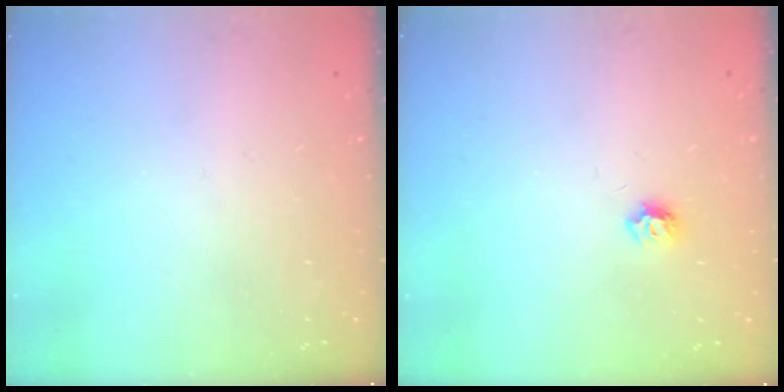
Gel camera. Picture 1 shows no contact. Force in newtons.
{"total": 5.9, "press": 5.9, "slide": 0.6}